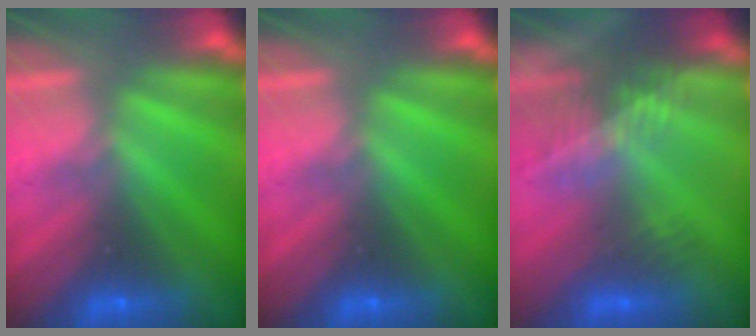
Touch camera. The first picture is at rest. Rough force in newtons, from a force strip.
{"total": 0.0}
{"total": 2.7}